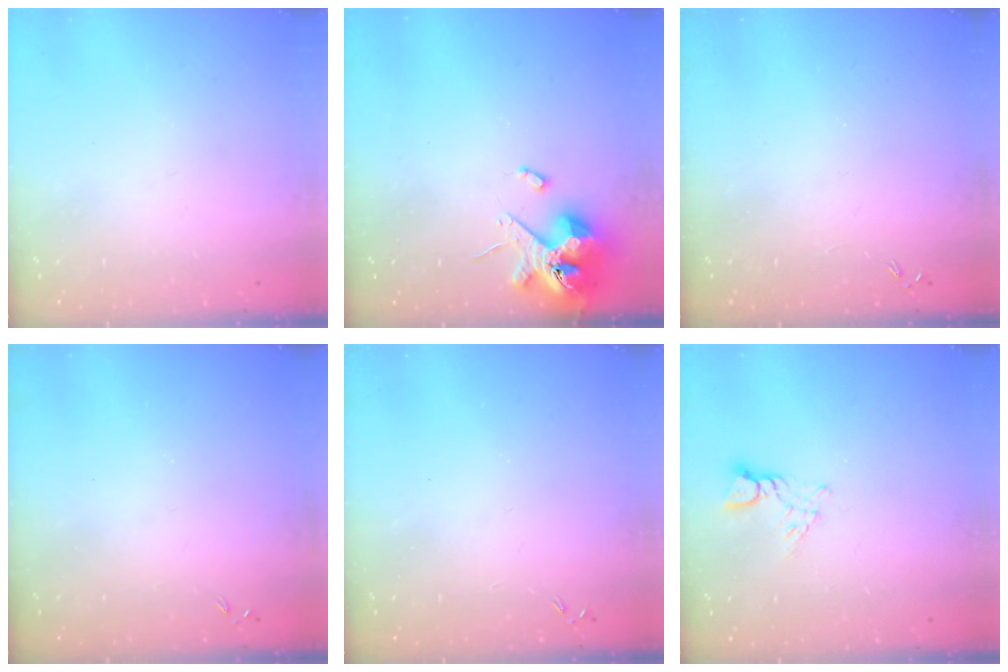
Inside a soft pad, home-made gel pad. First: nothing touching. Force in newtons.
{"total": 10.9, "press": 10.7, "slide": 1.7}
{"total": 0.0}
{"total": 0.0}
{"total": 0.0}
{"total": 2.8, "press": 2.8, "slide": 0.3}